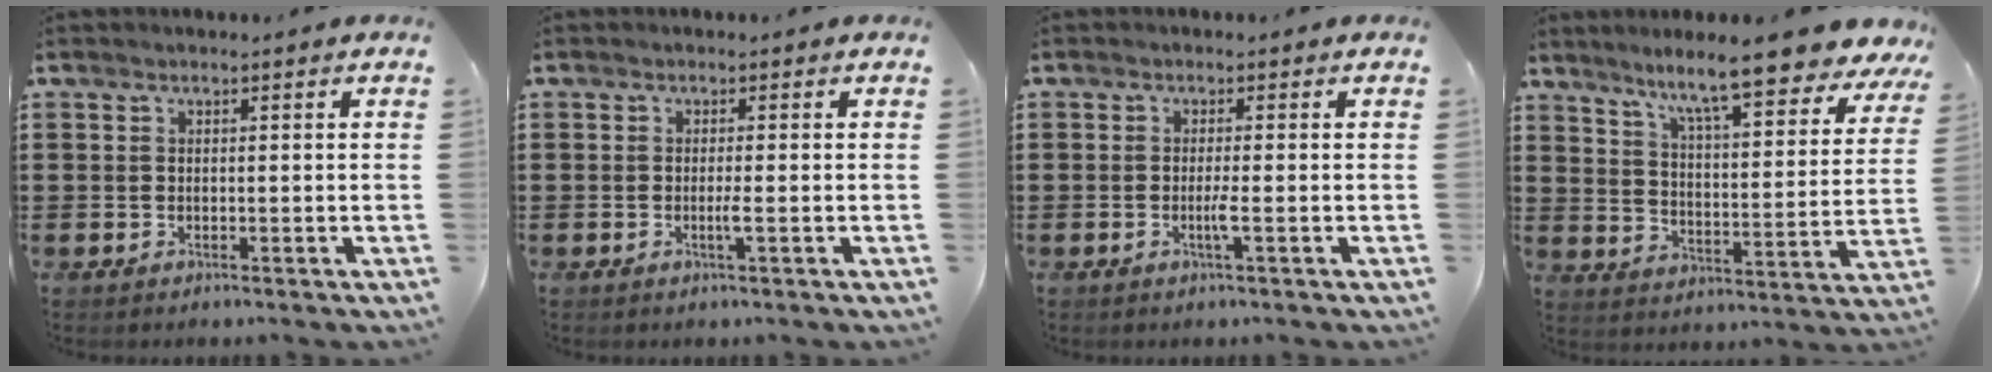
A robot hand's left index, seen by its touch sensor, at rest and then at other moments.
{"total": 1.6, "force": [-0.3, -0.2, 1.6], "torque": [-0.028, -0.004, -0.007]}
{"total": 2.0, "force": [-0.6, -0.3, 1.9], "torque": [-0.033, -0.005, -0.012]}
{"total": 10.3, "force": [8.9, -0.2, 5.3], "torque": [-0.119, -0.059, 0.143]}